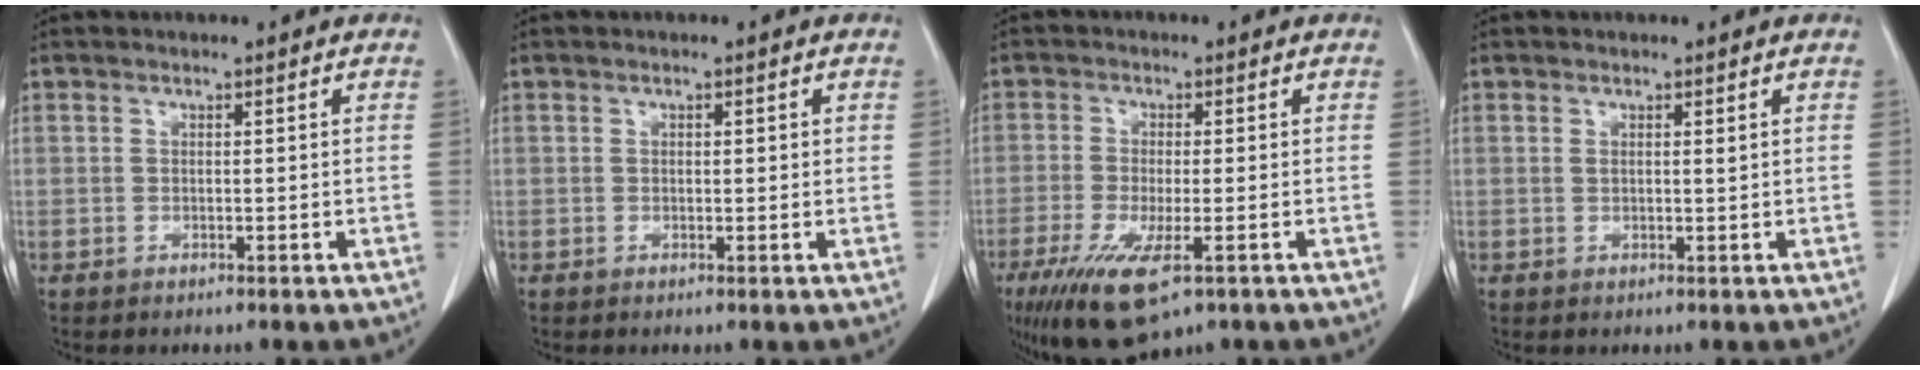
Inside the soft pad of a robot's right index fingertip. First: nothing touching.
{"total": 1.2, "force": [0.3, 0.5, 1.0], "torque": [-0.013, 0.001, 0.003]}
{"total": 10.3, "force": [-5.5, 2.8, 8.2], "torque": [-0.154, -0.028, -0.089]}
{"total": 0.8, "force": [0.5, 0.1, 0.7], "torque": [-0.016, 0.000, 0.010]}